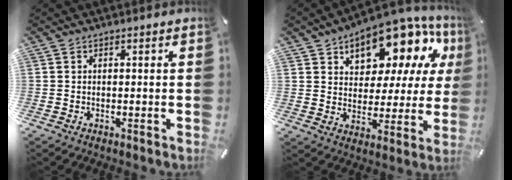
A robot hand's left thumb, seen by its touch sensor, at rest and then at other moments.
{"total": 14.0, "force": [10.1, 7.8, 5.8], "torque": [-0.094, -0.080, 0.175]}